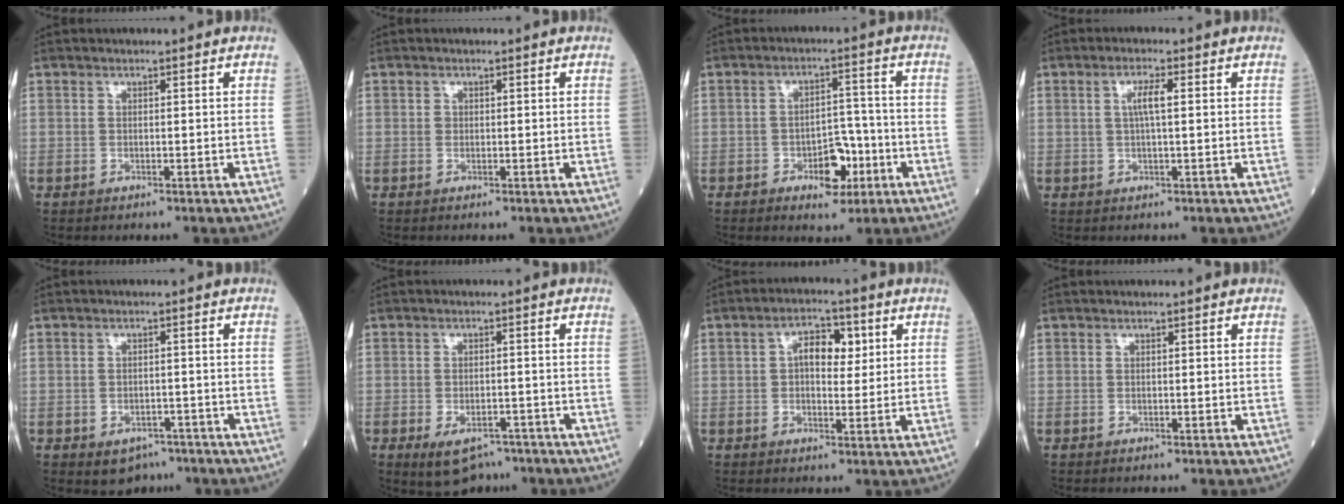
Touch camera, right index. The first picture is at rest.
{"total": 0.6, "force": [0.1, 0.6, 0.2], "torque": [0.001, 0.002, 0.001]}
{"total": 6.3, "force": [-2.8, 3.1, 4.7], "torque": [-0.066, 0.009, -0.041]}
{"total": 3.0, "force": [0.6, 0.2, 3.0], "torque": [-0.057, 0.004, 0.010]}
{"total": 3.8, "force": [-2.3, 2.6, 1.6], "torque": [-0.017, 0.005, -0.022]}
{"total": 6.3, "force": [-4.2, 3.2, 3.5], "torque": [-0.054, -0.001, -0.059]}
{"total": 5.6, "force": [1.3, 3.0, 4.6], "torque": [-0.075, 0.016, 0.020]}
{"total": 0.0}